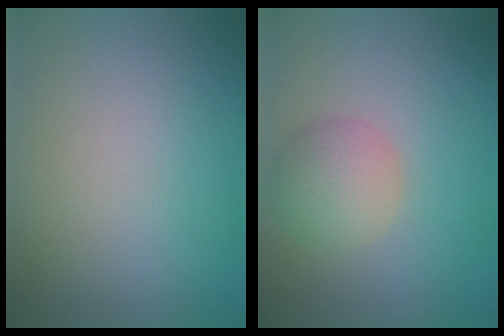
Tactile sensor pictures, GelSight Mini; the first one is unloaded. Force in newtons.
{"total": 3.4, "press": 3.4, "slide": 0.2}